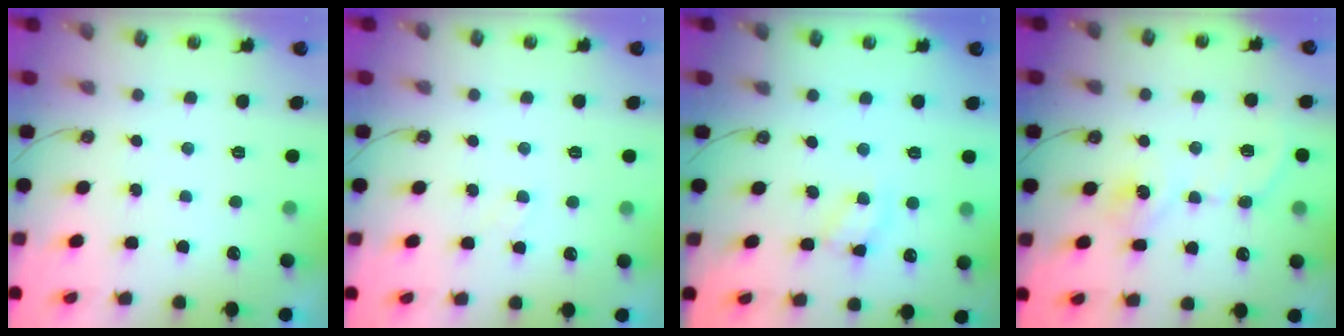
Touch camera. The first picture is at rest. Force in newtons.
{"total": 1.9, "press": 1.9, "slide": 0.4}
{"total": 5.2, "press": 5.2, "slide": 0.3}
{"total": 9.4, "press": 9.4, "slide": 0.3}